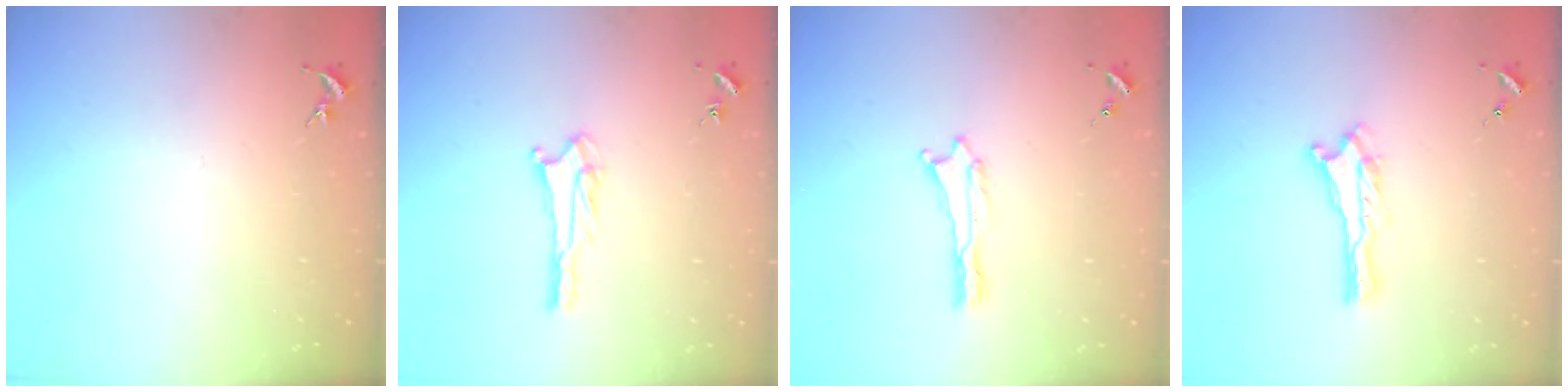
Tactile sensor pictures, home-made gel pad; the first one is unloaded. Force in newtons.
{"total": 2.8, "press": 2.8, "slide": 0.2}
{"total": 0.0}
{"total": 0.0}